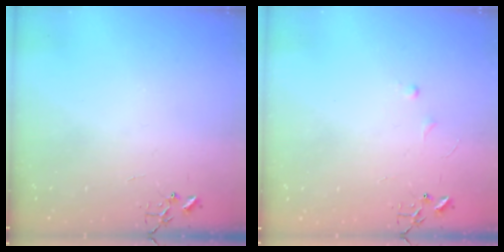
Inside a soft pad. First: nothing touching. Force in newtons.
{"total": 3.4, "press": 3.4, "slide": 0.5}